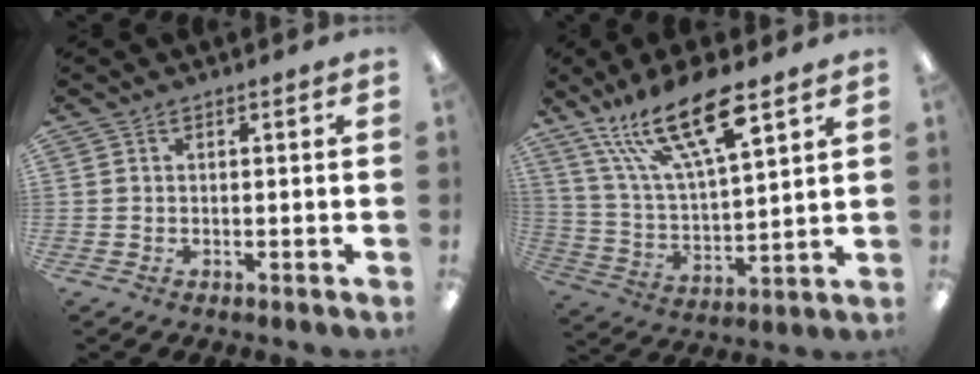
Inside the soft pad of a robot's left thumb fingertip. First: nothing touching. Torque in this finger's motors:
{"motor_torque": [0.32, 0.35, 1.35, -1.42, 0.39]}